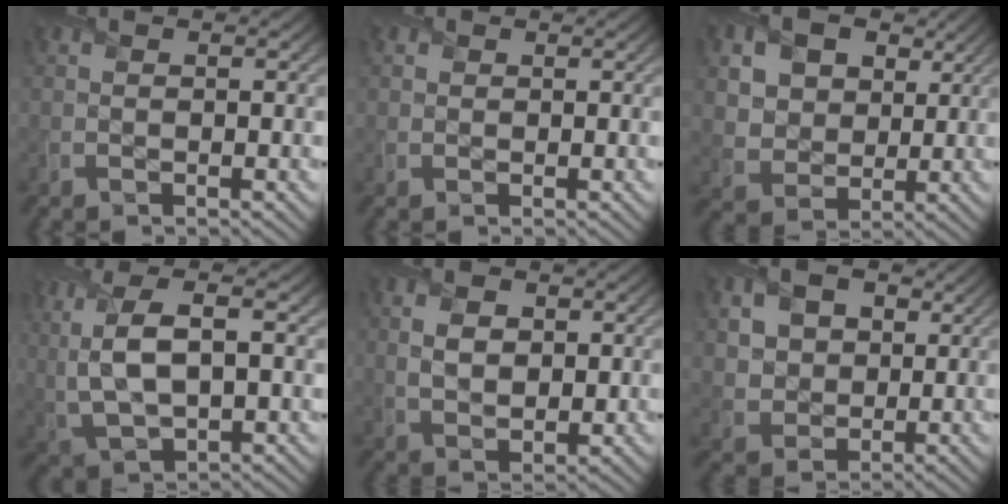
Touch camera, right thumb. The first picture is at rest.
{"total": 0.9, "force": [0.5, 0.8, 0.0], "torque": [0.000, -0.003, 0.010]}
{"total": 11.2, "force": [5.1, 8.4, 5.3], "torque": [-0.164, 0.007, 0.108]}
{"total": 9.4, "force": [1.6, 4.5, 8.0], "torque": [-0.190, 0.004, 0.033]}
{"total": 5.3, "force": [1.2, 3.6, 3.7], "torque": [-0.077, -0.002, 0.025]}
{"total": 7.7, "force": [2.9, 5.9, 4.0], "torque": [-0.131, 0.002, 0.054]}